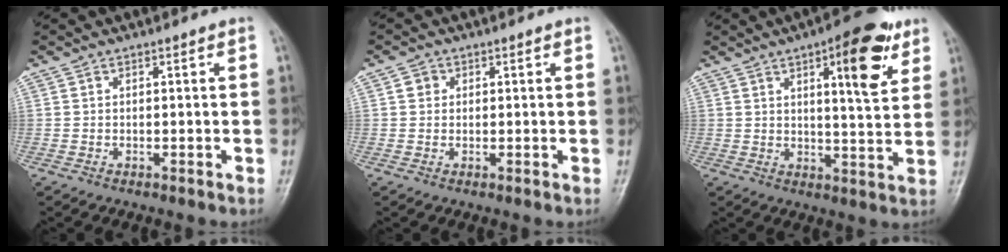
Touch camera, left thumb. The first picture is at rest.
{"total": 1.8, "force": [0.4, 1.6, 0.5], "torque": [-0.001, 0.001, 0.003]}
{"total": 12.3, "force": [5.8, 3.7, 10.2], "torque": [-0.121, -0.023, 0.076]}